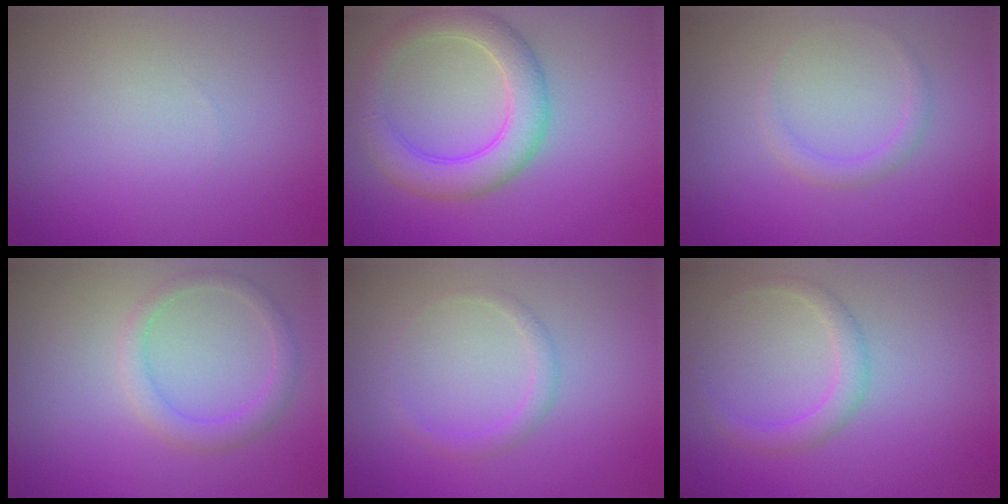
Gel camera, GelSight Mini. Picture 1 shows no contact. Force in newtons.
{"total": 4.9, "press": 4.9, "slide": 0.3}
{"total": 1.2, "press": 1.2, "slide": 0.0}
{"total": 2.2, "press": 2.2, "slide": 0.1}
{"total": 1.3, "press": 1.3, "slide": 0.0}
{"total": 1.9, "press": 1.9, "slide": 0.2}